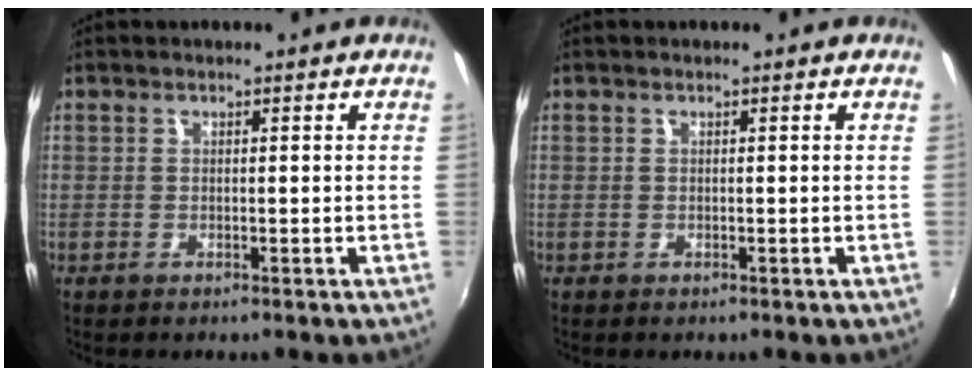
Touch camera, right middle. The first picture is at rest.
{"total": 0.0}